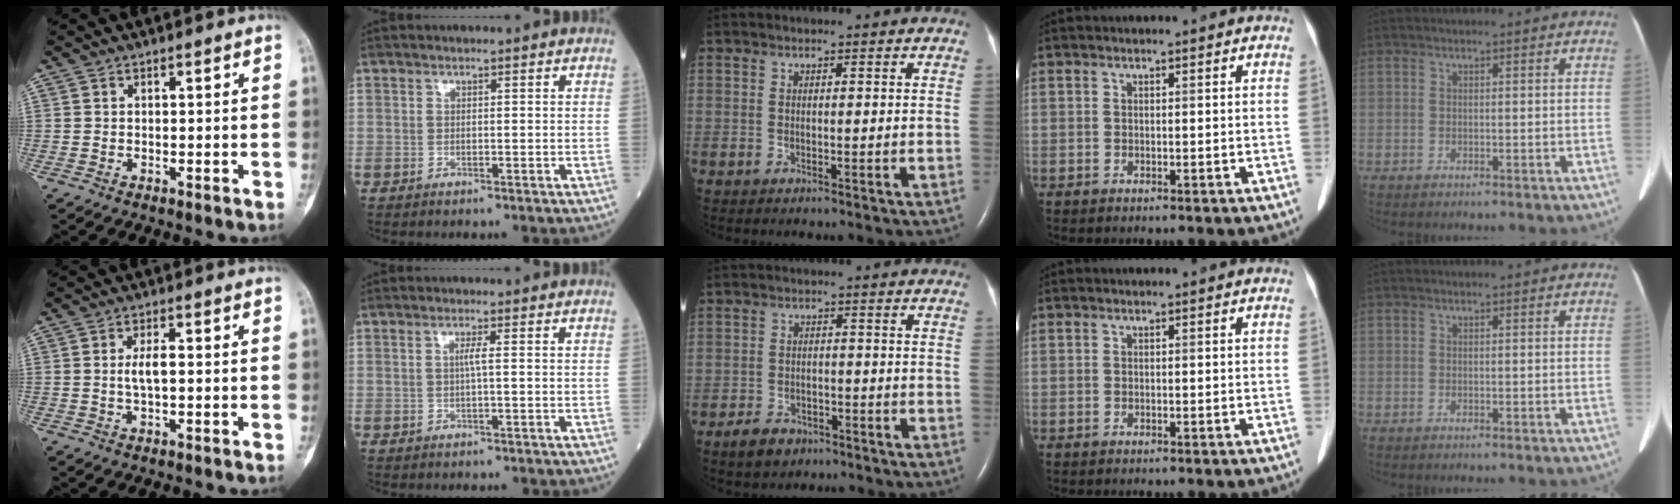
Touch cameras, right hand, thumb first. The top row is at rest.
{"thumb": {"total": 3.3, "force": [0.0, 1.2, 3.0], "torque": [-0.059, 0.004, -0.001]}, "index": {"total": 1.3, "force": [0.0, -0.3, 1.3], "torque": [-0.027, 0.001, -0.001]}, "middle": {"total": 4.1, "force": [-2.8, 2.4, 1.6], "torque": [-0.037, 0.001, -0.041]}}